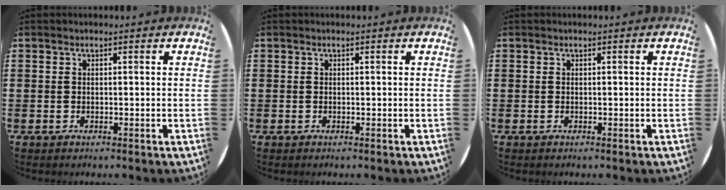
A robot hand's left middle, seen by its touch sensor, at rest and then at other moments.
{"total": 0.0}
{"total": 0.0}